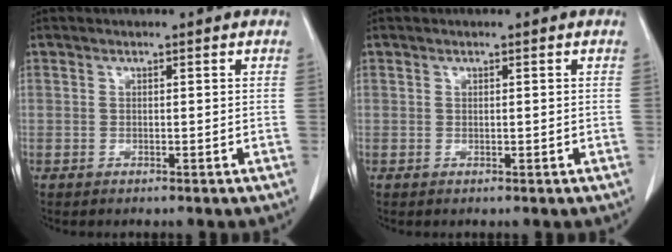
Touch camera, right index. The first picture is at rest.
{"total": 0.0}